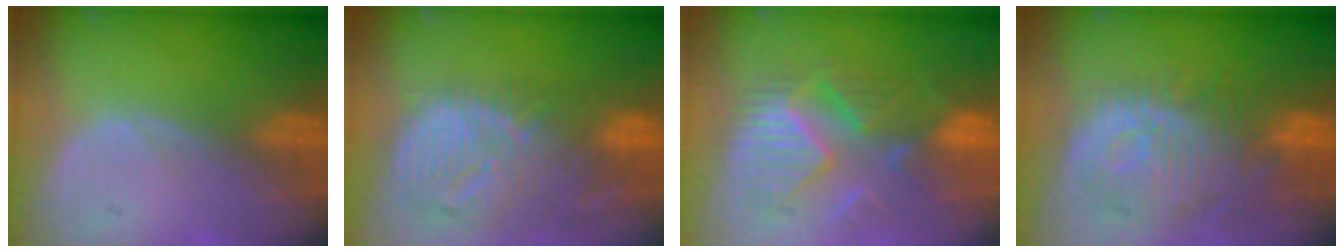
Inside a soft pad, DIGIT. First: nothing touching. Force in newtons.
{"total": 12.6, "press": 11.0, "slide": 6.2}
{"total": 9.6, "press": 9.3, "slide": 2.2}
{"total": 12.4, "press": 11.1, "slide": 5.6}